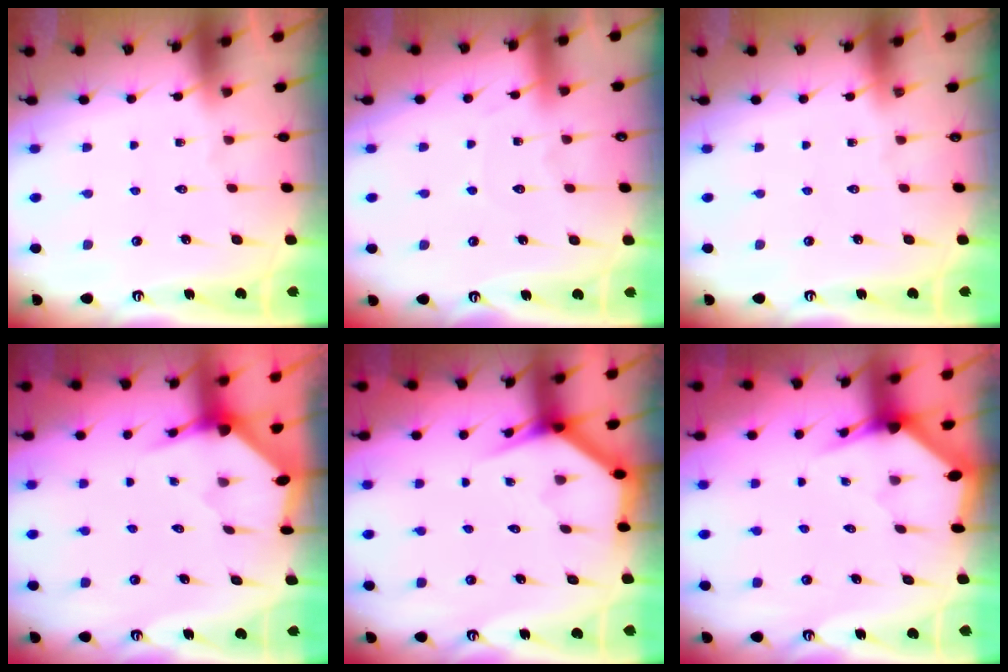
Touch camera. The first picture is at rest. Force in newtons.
{"total": 4.0, "press": 3.9, "slide": 0.5}
{"total": 0.0}
{"total": 3.3, "press": 3.3, "slide": 0.1}
{"total": 3.5, "press": 3.5, "slide": 0.2}
{"total": 2.8, "press": 2.8, "slide": 0.1}